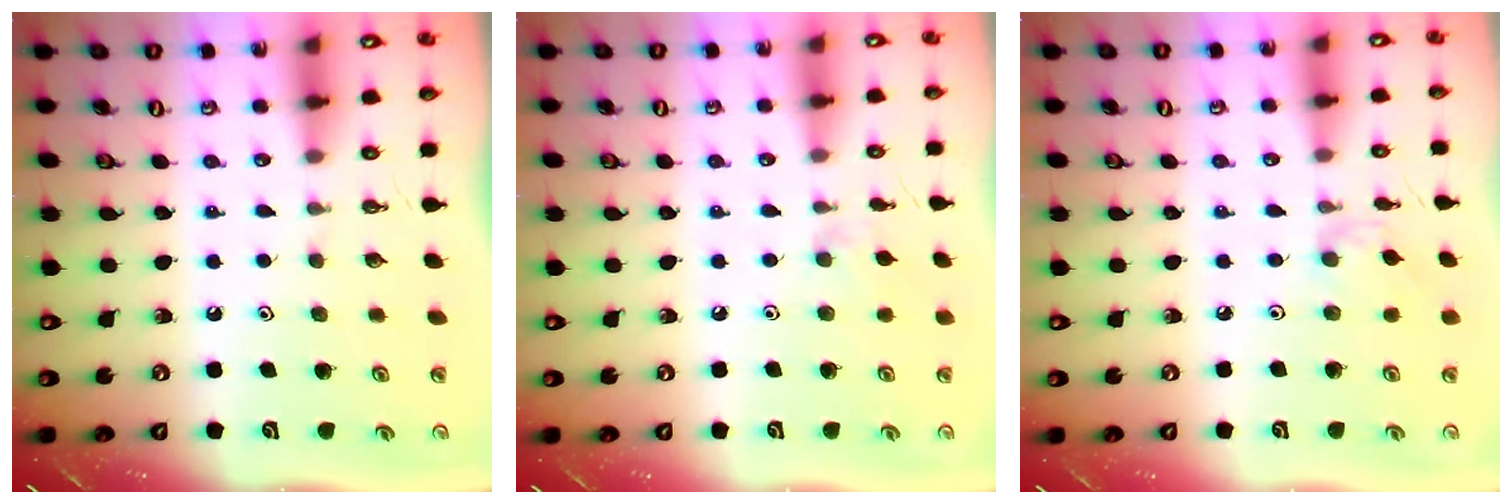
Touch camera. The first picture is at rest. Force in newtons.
{"total": 3.9, "press": 3.9, "slide": 0.7}
{"total": 2.5, "press": 2.5, "slide": 0.4}